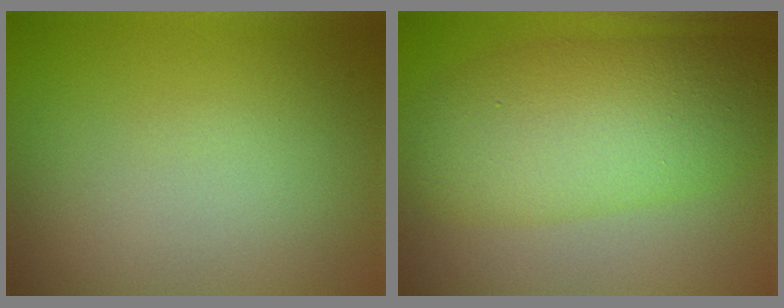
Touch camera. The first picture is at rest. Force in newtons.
{"total": 8.6, "press": 8.6, "slide": 0.2}